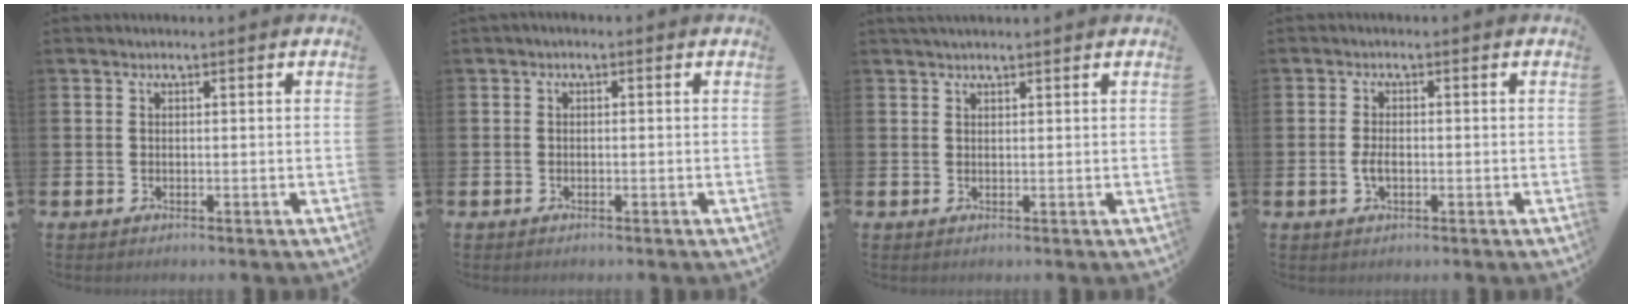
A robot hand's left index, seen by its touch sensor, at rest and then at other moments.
{"total": 0.5, "force": [-0.5, 0.1, 0.2], "torque": [-0.010, 0.000, -0.008]}
{"total": 1.3, "force": [1.2, 0.0, 0.4], "torque": [0.002, -0.002, 0.020]}
{"total": 2.2, "force": [-0.4, 1.2, 1.8], "torque": [-0.030, 0.001, -0.009]}